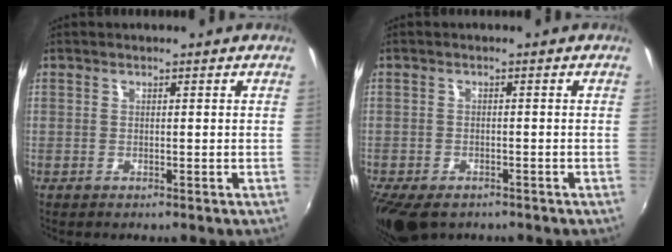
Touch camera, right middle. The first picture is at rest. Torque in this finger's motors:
{"motor_torque": [0.73, -0.75, 0.38, 0.12]}